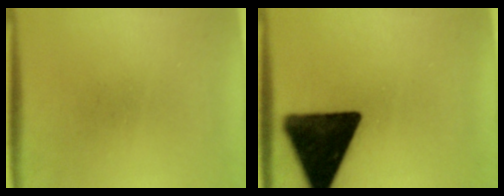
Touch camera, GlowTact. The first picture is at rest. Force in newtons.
{"total": 17.1}